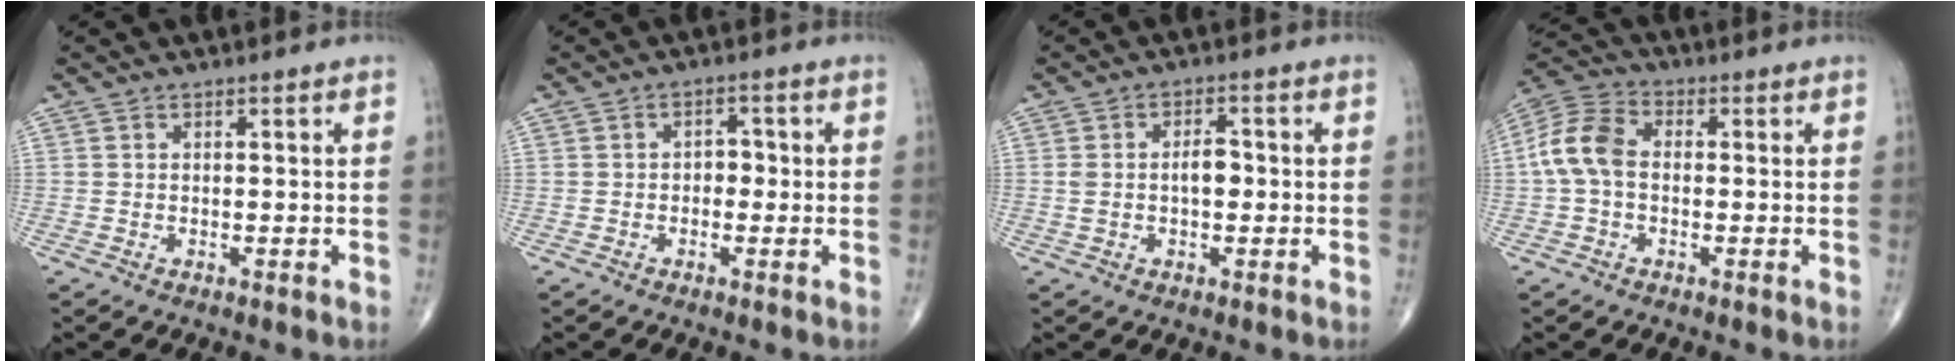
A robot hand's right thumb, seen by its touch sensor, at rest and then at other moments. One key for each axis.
{"total": 2.7, "fx": -0.2, "fy": 2.0, "fz": 1.9, "tx": -0.004, "ty": 0.010, "tz": -0.010}
{"total": 4.6, "fx": 0.0, "fy": 2.5, "fz": 3.9, "tx": -0.073, "ty": 0.017, "tz": 0.000}
{"total": 8.5, "fx": -0.3, "fy": 5.7, "fz": 6.3, "tx": -0.129, "ty": 0.025, "tz": -0.019}